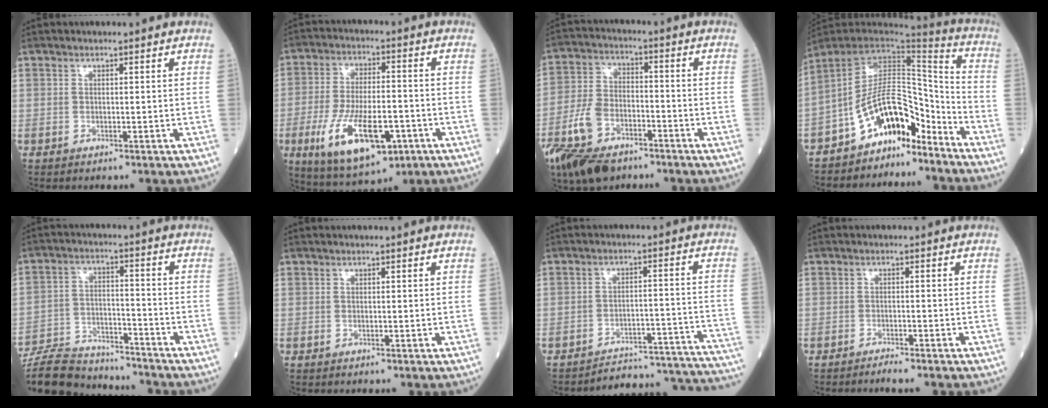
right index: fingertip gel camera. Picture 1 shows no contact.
{"total": 14.8, "force": [-5.7, 5.7, 12.3], "torque": [-0.231, -0.014, -0.087]}
{"total": 13.3, "force": [-7.8, 7.1, 8.1], "torque": [-0.176, -0.005, -0.142]}
{"total": 11.5, "force": [-8.2, 4.9, 6.4], "torque": [-0.100, 0.044, -0.148]}
{"total": 14.0, "force": [-13.4, 2.8, 3.0], "torque": [-0.053, 0.016, -0.222]}
{"total": 0.0}
{"total": 19.2, "force": [-19.1, 1.3, 1.8], "torque": [0.012, 0.033, -0.234]}
{"total": 2.2, "force": [-1.9, -0.2, 0.9], "torque": [-0.016, 0.000, -0.030]}